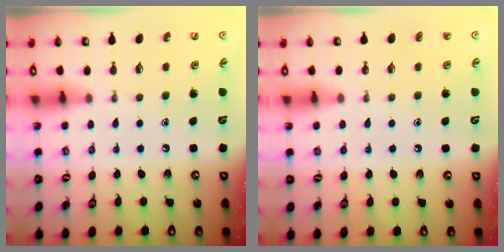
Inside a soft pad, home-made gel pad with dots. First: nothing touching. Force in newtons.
{"total": 0.7, "press": 0.7, "slide": 0.0}